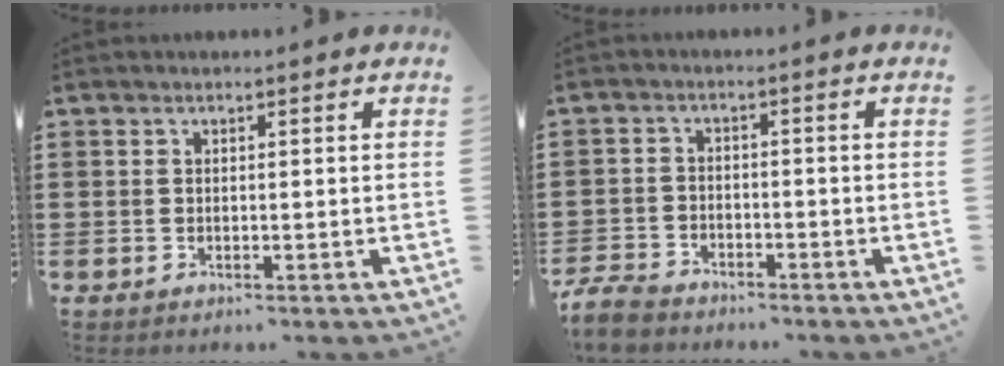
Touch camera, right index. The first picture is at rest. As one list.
[{"total": 4.1, "force": [-3.8, 1.1, 1.0], "torque": [-0.040, -0.001, -0.084]}]